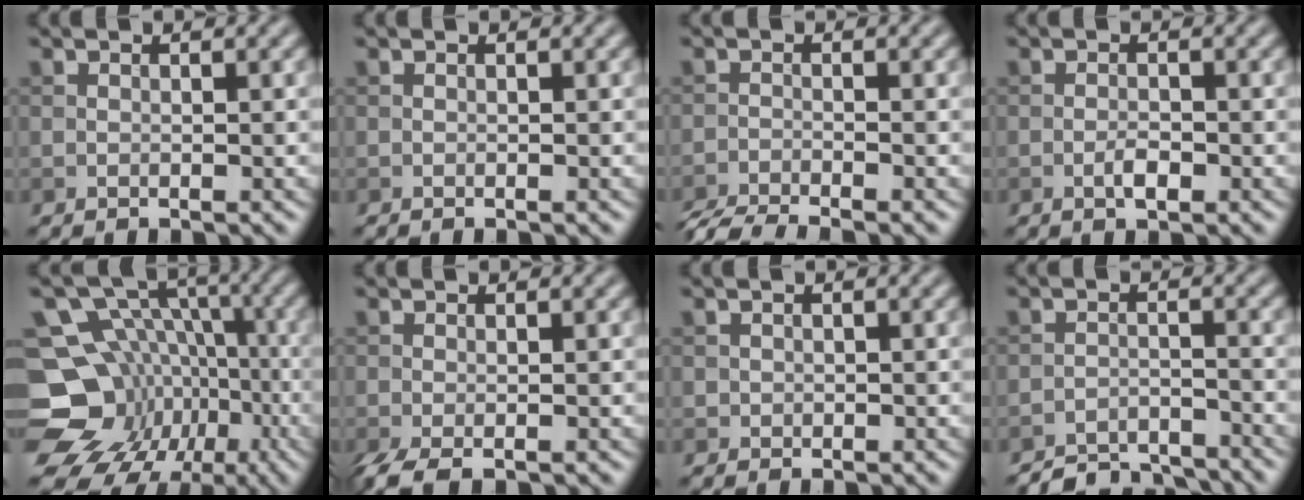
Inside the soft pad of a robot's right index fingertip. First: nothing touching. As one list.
[{"total": 0.0}, {"total": 5.4, "force": [-4.9, 0.8, 2.2], "torque": [-0.047, -0.024, -0.089]}, {"total": 1.6, "force": [-0.7, 0.6, 1.3], "torque": [-0.024, 0.000, -0.015]}, {"total": 16.7, "force": [-6.1, 13.8, 7.1], "torque": [-0.145, -0.012, -0.088]}, {"total": 2.8, "force": [-1.8, 0.7, 2.0], "torque": [-0.044, -0.008, -0.036]}, {"total": 0.8, "force": [0.0, 0.8, 0.0], "torque": [0.008, -0.003, -0.003]}, {"total": 5.0, "force": [-4.9, 0.9, 1.0], "torque": [-0.017, -0.005, -0.086]}]